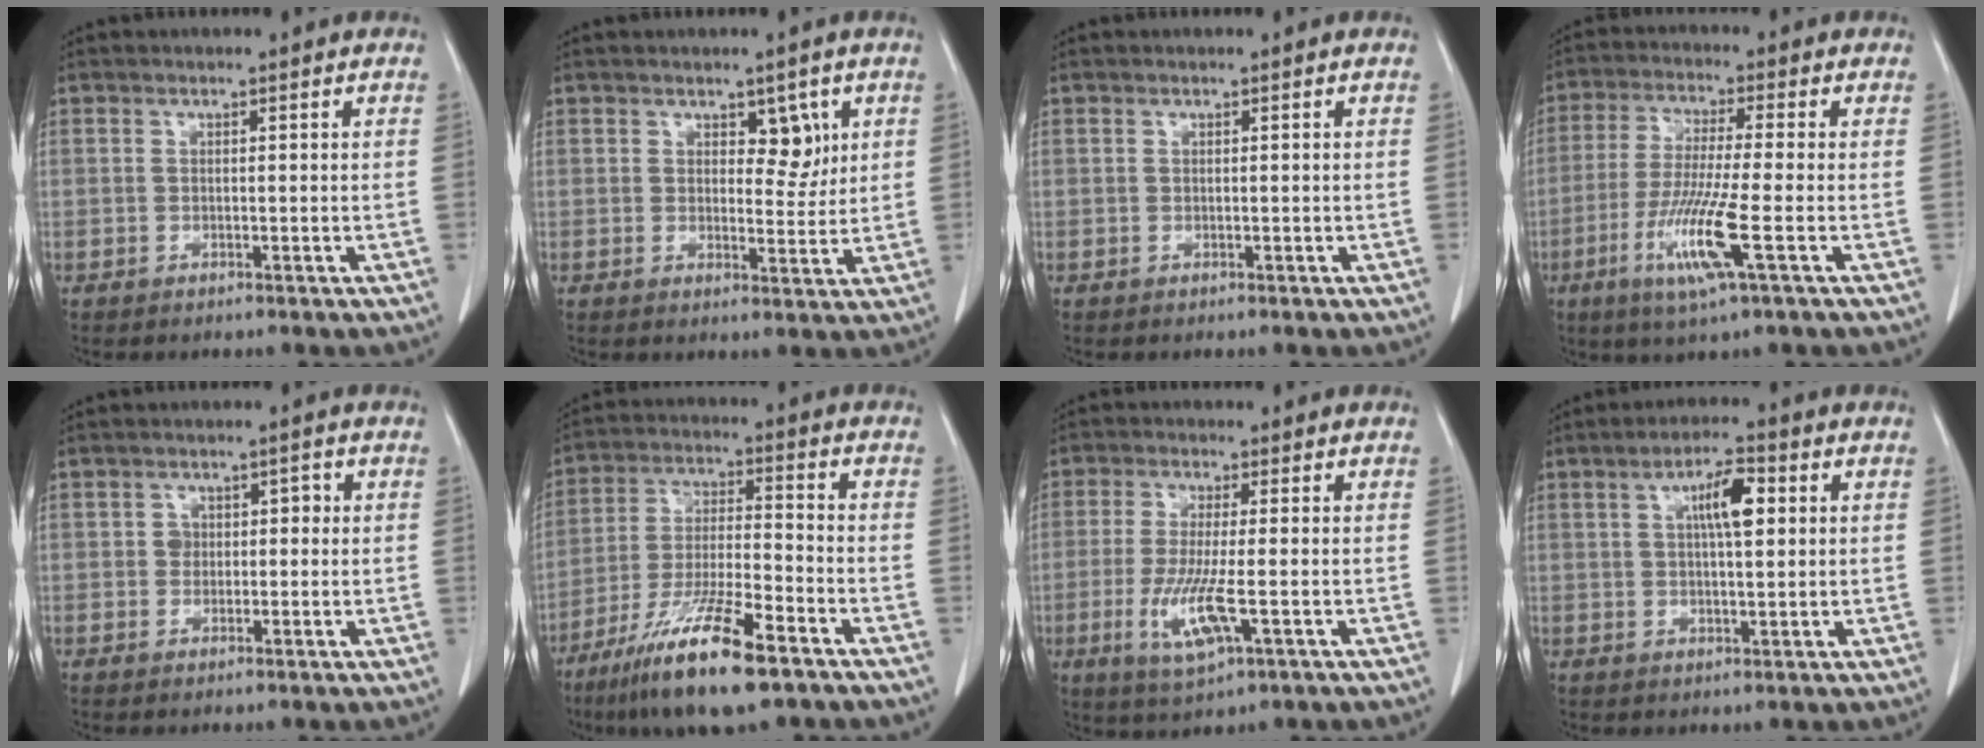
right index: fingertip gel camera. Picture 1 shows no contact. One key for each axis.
{"total": 3.5, "fx": 1.6, "fy": 2.0, "fz": 2.4, "tx": -0.022, "ty": -0.001, "tz": 0.023}
{"total": 0.0}
{"total": 10.1, "fx": -3.7, "fy": -0.4, "fz": 9.3, "tx": -0.192, "ty": -0.025, "tz": -0.076}
{"total": 2.6, "fx": 0.1, "fy": 2.2, "fz": 1.5, "tx": -0.016, "ty": 0.017, "tz": 0.001}
{"total": 15.2, "fx": -9.6, "fy": 1.9, "fz": 11.7, "tx": -0.234, "ty": -0.036, "tz": -0.175}
{"total": 7.9, "fx": -2.3, "fy": 0.9, "fz": 7.5, "tx": -0.157, "ty": -0.022, "tz": -0.043}
{"total": 6.1, "fx": 1.7, "fy": 1.5, "fz": 5.7, "tx": -0.099, "ty": 0.011, "tz": 0.028}